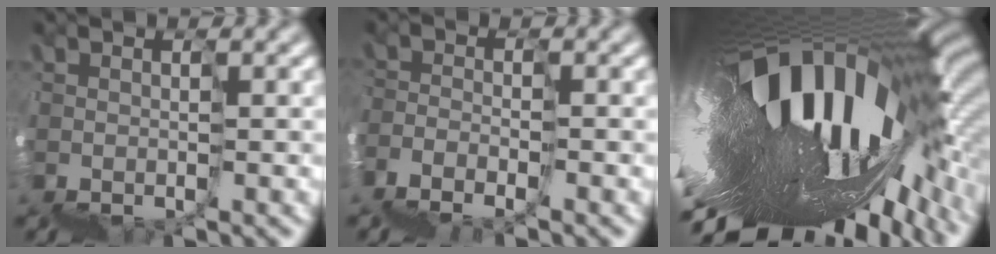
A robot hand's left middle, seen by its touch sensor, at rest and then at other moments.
{"total": 0.7, "force": [-0.6, 0.3, 0.3], "torque": [-0.003, 0.010, -0.016]}
{"total": 18.4, "force": [1.6, 5.0, 17.7], "torque": [-0.299, 0.006, 0.020]}